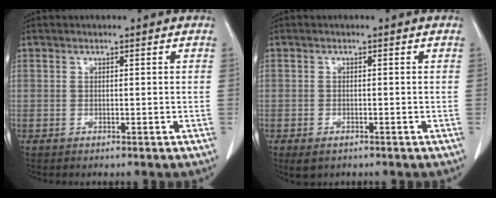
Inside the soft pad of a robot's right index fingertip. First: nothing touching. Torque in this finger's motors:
{"motor_torque": [0.17, -0.13, 0.06, 0.01]}